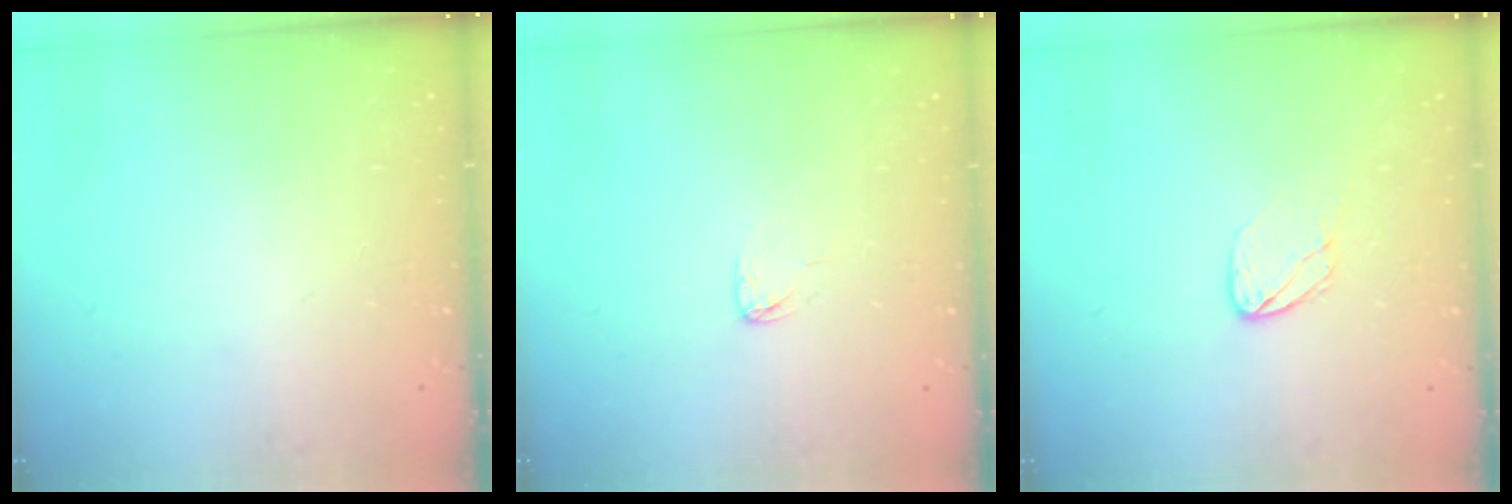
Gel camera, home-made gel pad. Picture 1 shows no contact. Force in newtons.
{"total": 2.9, "press": 2.9, "slide": 0.1}
{"total": 6.6, "press": 6.6, "slide": 0.5}